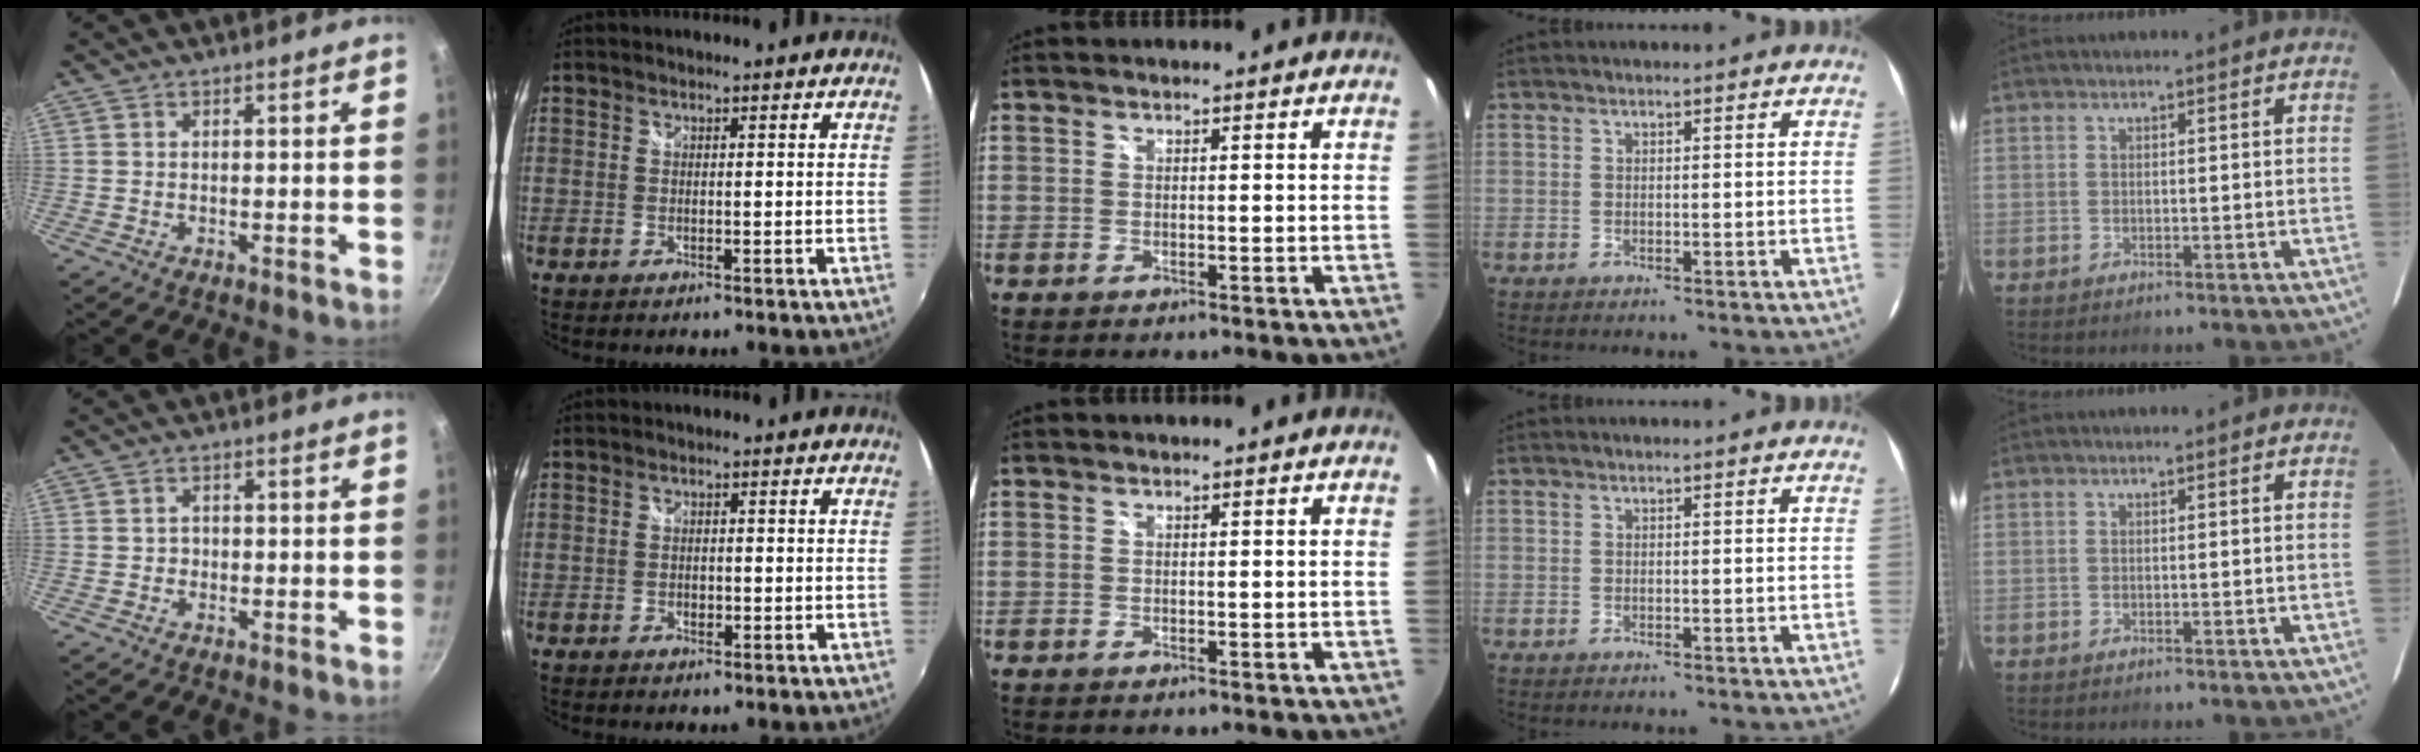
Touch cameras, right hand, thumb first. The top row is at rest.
{"thumb": {"total": 1.3, "force": [-0.2, 1.2, 0.5], "torque": [-0.004, 0.004, -0.004]}, "index": {"total": 1.4, "force": [-0.5, 1.1, 0.7], "torque": [-0.012, -0.001, -0.009]}}